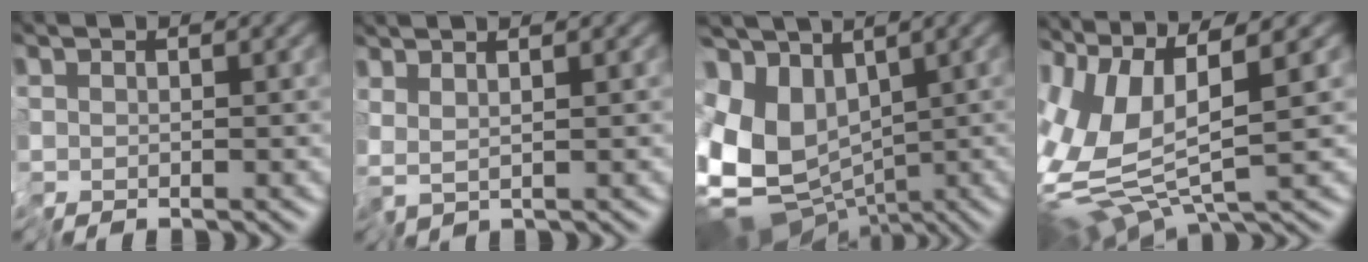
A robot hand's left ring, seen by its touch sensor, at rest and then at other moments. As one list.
[{"total": 1.7, "force": [1.0, -0.8, 1.0], "torque": [-0.026, -0.003, 0.029]}, {"total": 11.8, "force": [-0.6, 8.0, 8.7], "torque": [-0.203, -0.022, 0.031]}, {"total": 8.6, "force": [1.6, 2.5, 8.1], "torque": [-0.190, -0.001, 0.034]}]